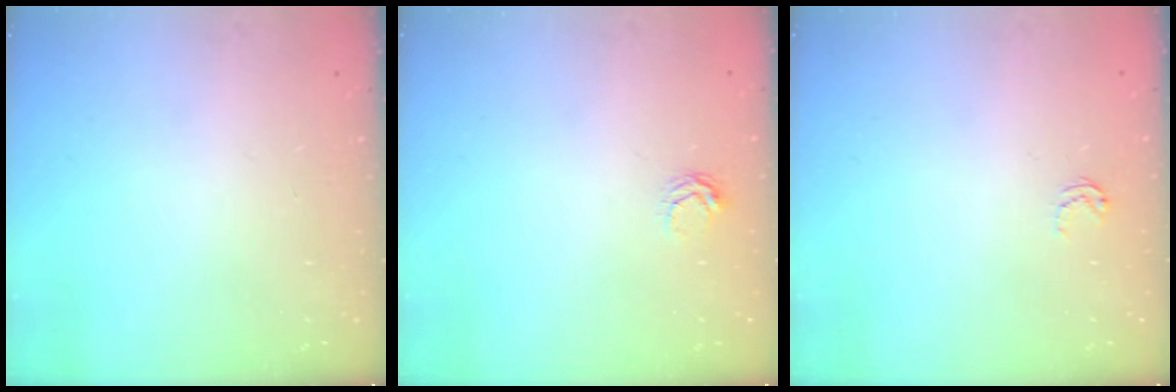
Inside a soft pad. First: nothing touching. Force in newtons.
{"total": 4.5, "press": 4.5, "slide": 0.5}
{"total": 3.5, "press": 3.5, "slide": 0.2}